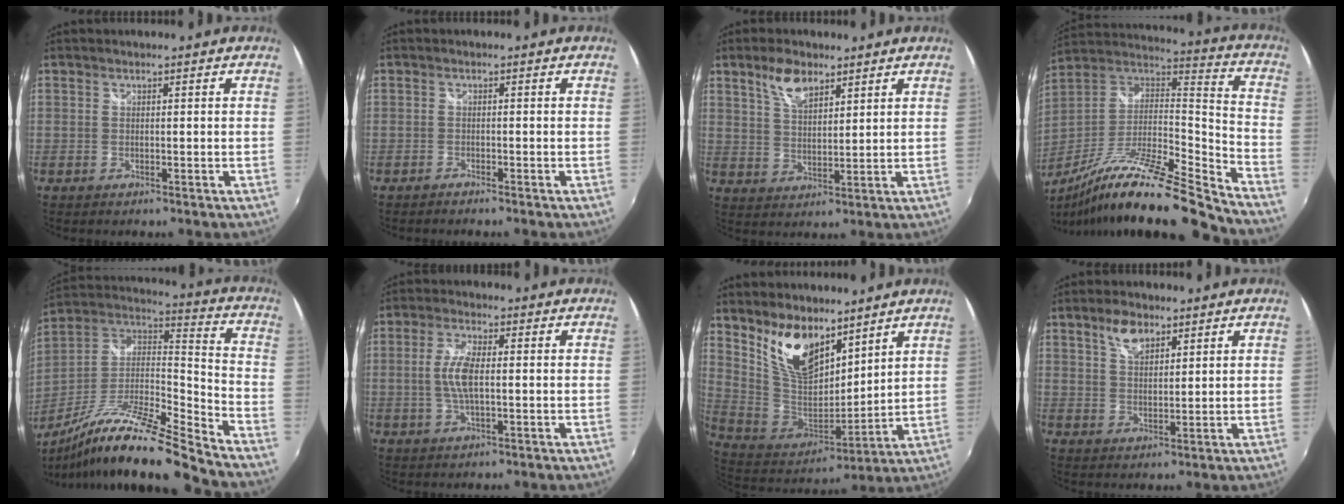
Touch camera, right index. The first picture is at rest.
{"total": 1.2, "force": [-1.1, 0.2, 0.4], "torque": [-0.016, -0.005, -0.023]}
{"total": 6.5, "force": [4.3, 2.9, 4.0], "torque": [-0.071, 0.007, 0.081]}
{"total": 23.7, "force": [-17.6, 2.0, 15.7], "torque": [-0.260, -0.033, -0.307]}
{"total": 21.2, "force": [-15.1, 2.1, 14.8], "torque": [-0.264, -0.027, -0.275]}
{"total": 5.9, "force": [-0.2, 2.1, 5.5], "torque": [-0.113, 0.002, -0.002]}
{"total": 15.6, "force": [9.8, 7.7, 9.3], "torque": [-0.183, 0.000, 0.201]}
{"total": 5.3, "force": [3.3, 2.6, 3.2], "torque": [-0.052, 0.008, 0.061]}